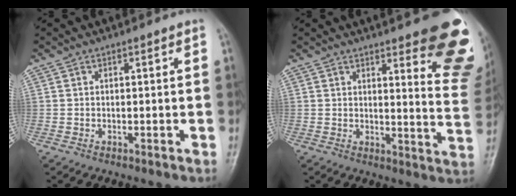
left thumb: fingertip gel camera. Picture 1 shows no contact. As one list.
[{"total": 17.1, "force": [10.6, 4.7, 12.6], "torque": [-0.111, -0.069, 0.113]}]